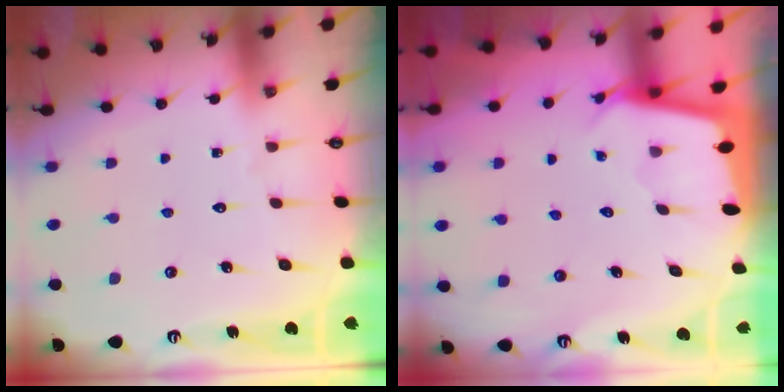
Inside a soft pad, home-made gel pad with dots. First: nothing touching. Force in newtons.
{"total": 2.4, "press": 2.4, "slide": 0.1}